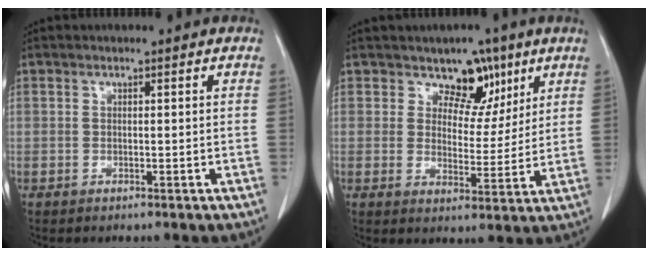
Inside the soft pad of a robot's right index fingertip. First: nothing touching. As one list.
[{"total": 6.2, "force": [4.1, 4.1, 2.2], "torque": [-0.012, -0.004, 0.063]}]